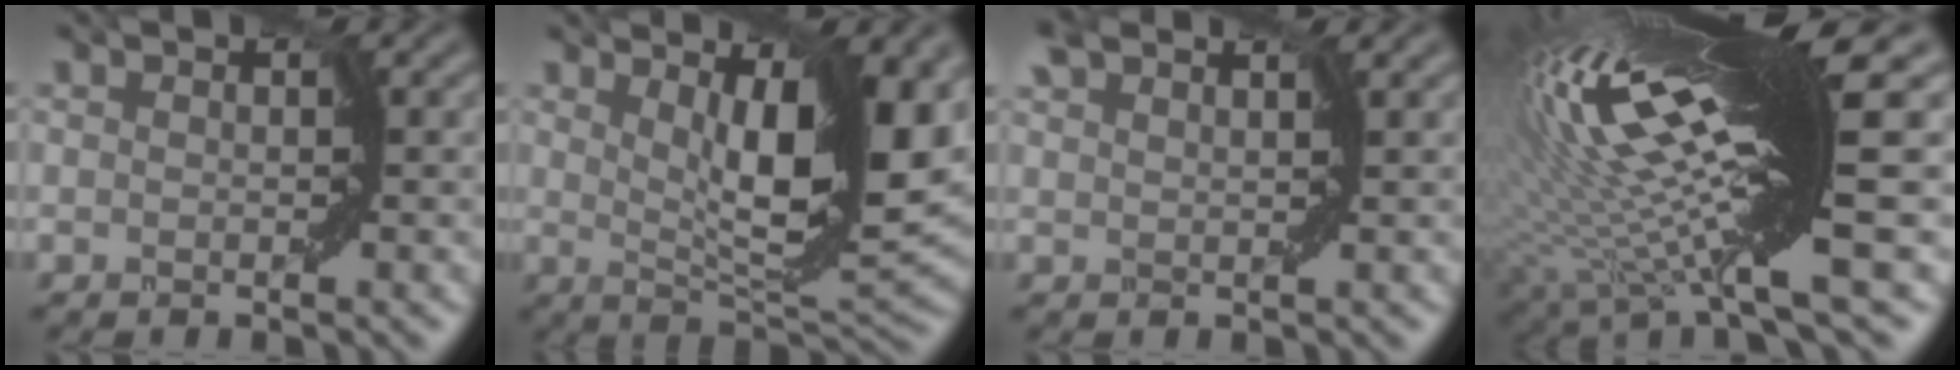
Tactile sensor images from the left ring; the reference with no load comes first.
{"total": 9.4, "force": [2.0, 2.6, 8.8], "torque": [-0.141, -0.012, 0.037]}
{"total": 1.3, "force": [1.2, 0.2, 0.5], "torque": [-0.010, 0.002, 0.018]}
{"total": 16.1, "force": [4.6, 2.2, 15.2], "torque": [-0.283, 0.009, 0.093]}